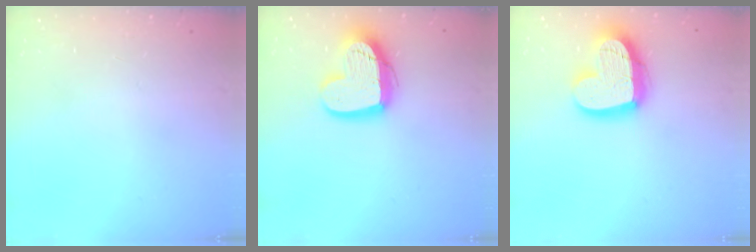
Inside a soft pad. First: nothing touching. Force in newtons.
{"total": 16.7, "press": 16.6, "slide": 1.4}
{"total": 21.4, "press": 21.3, "slide": 2.1}